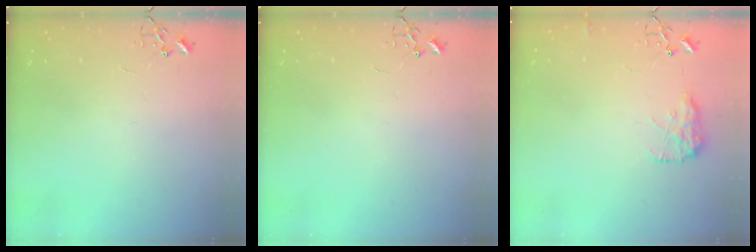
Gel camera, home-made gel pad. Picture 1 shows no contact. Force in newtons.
{"total": 0.0}
{"total": 9.8, "press": 9.8, "slide": 0.2}